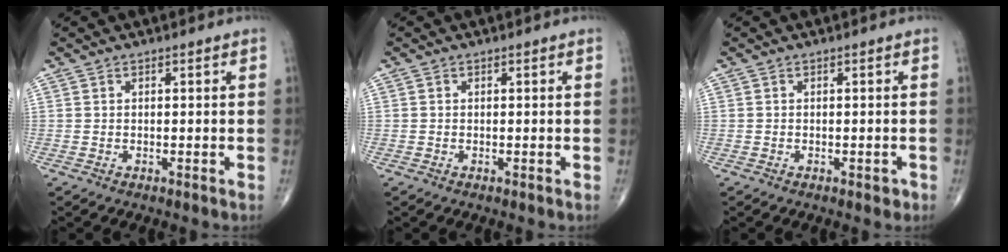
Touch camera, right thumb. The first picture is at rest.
{"total": 0.0}
{"total": 1.0, "force": [-0.5, 0.6, 0.7], "torque": [-0.007, -0.001, -0.007]}